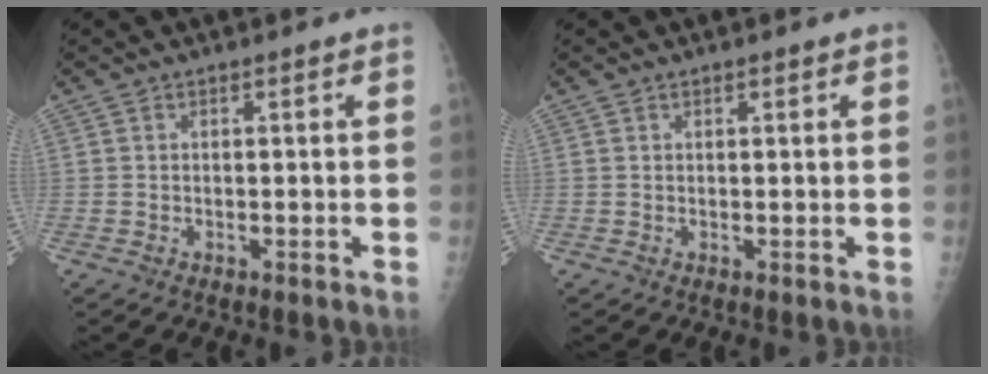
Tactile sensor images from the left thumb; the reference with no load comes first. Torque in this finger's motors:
{"motor_torque": [-0.05, 0.10, -0.21, -0.04, -0.02]}